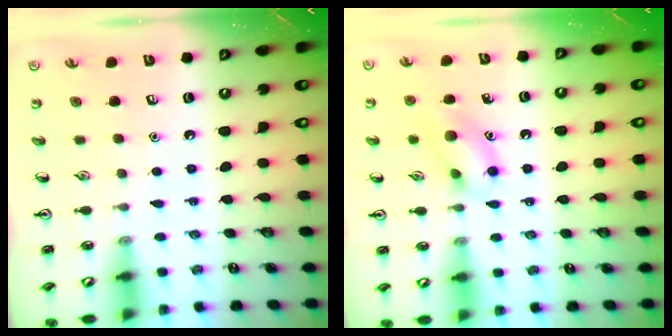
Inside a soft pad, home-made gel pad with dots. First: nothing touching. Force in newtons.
{"total": 11.5, "press": 11.4, "slide": 0.7}